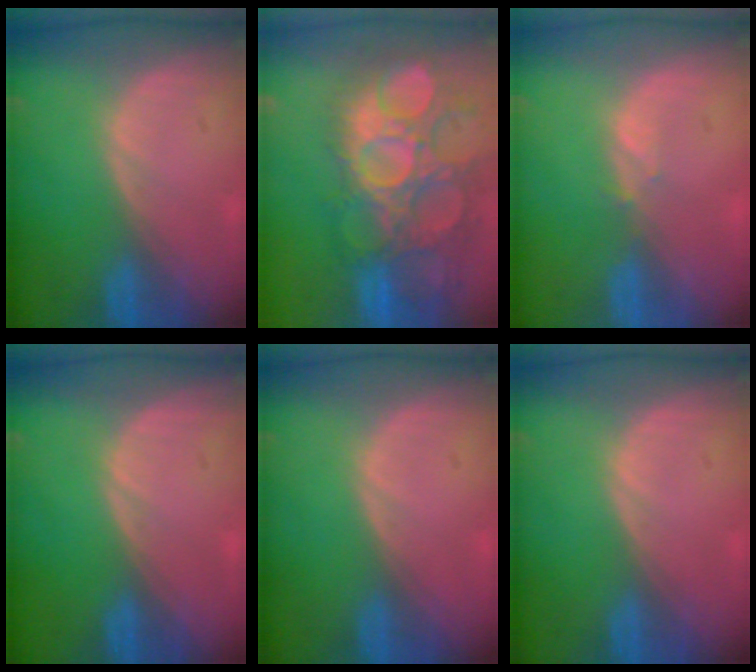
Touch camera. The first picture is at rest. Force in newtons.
{"total": 14.8, "press": 12.7, "slide": 7.6}
{"total": 0.8, "press": 0.8, "slide": 0.3}
{"total": 0.0}
{"total": 0.0}
{"total": 0.0}